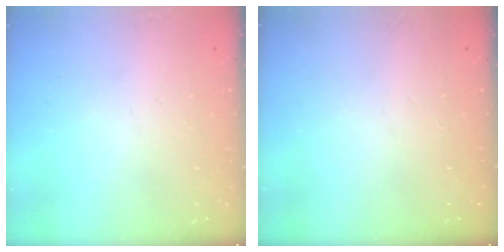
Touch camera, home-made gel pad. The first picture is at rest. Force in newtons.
{"total": 1.6, "press": 1.6, "slide": 0.3}